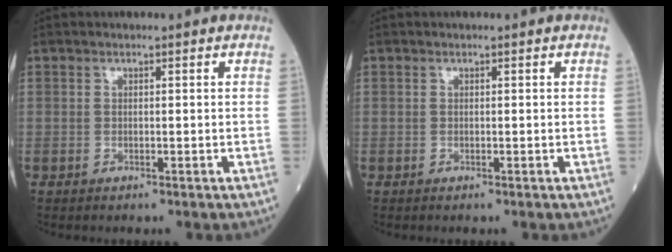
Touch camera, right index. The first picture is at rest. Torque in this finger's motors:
{"motor_torque": [0.03, 0.01, 0.00, 0.00]}